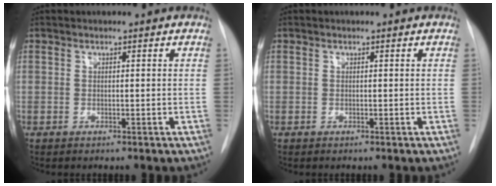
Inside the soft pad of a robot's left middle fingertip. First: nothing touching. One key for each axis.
{"total": 0.0}